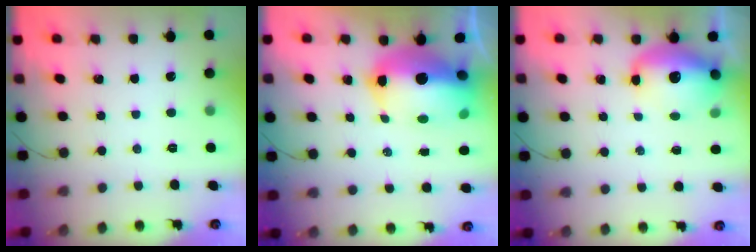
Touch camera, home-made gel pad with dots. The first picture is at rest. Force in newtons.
{"total": 18.8, "press": 16.6, "slide": 8.7}
{"total": 12.5, "press": 12.1, "slide": 2.9}